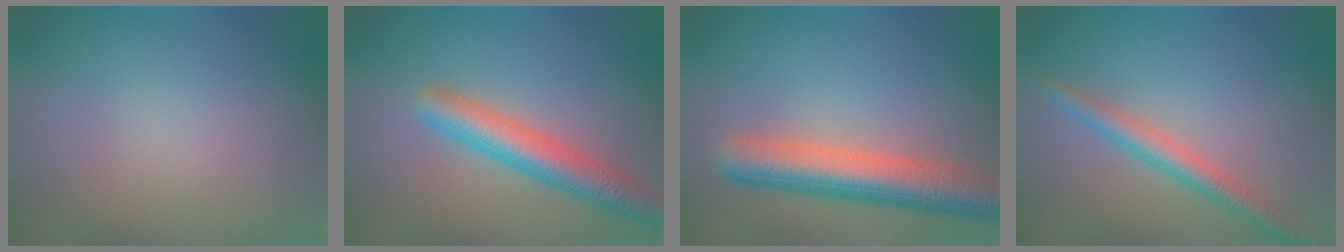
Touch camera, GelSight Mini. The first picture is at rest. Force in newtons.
{"total": 4.4, "press": 4.4, "slide": 0.2}
{"total": 6.6, "press": 6.6, "slide": 0.3}
{"total": 2.9, "press": 2.9, "slide": 0.2}